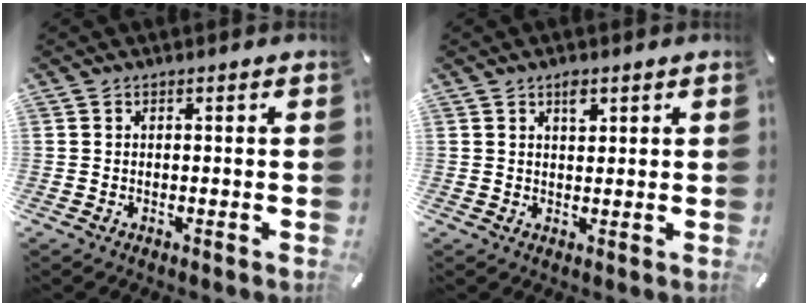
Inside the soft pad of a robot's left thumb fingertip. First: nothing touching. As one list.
[{"total": 2.7, "force": [1.5, 1.5, 1.6], "torque": [-0.020, -0.005, 0.023]}]